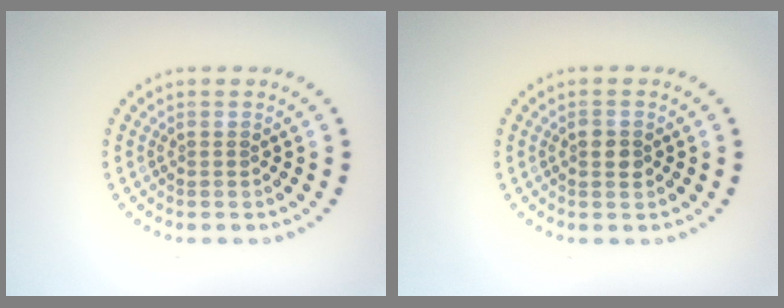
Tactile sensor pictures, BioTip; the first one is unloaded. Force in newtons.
{"total": 1.4, "press": 1.4, "slide": 0.1}